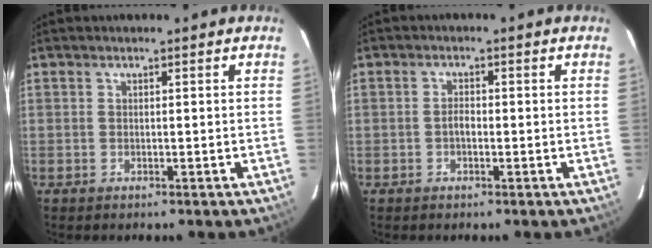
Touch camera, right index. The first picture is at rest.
{"total": 1.5, "force": [-0.5, 0.8, 1.1], "torque": [-0.021, 0.006, -0.010]}